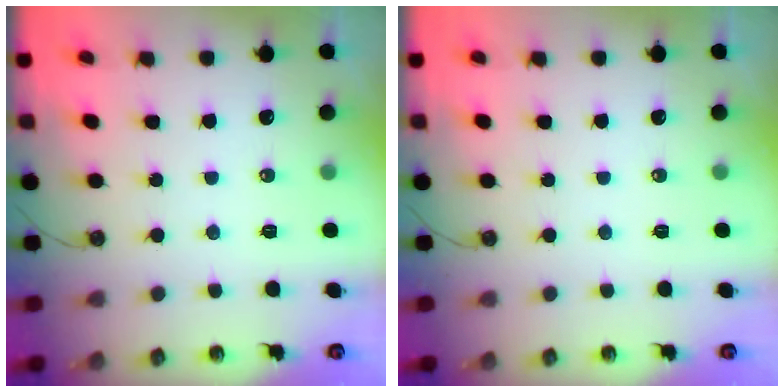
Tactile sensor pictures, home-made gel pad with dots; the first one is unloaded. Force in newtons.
{"total": 0.0}